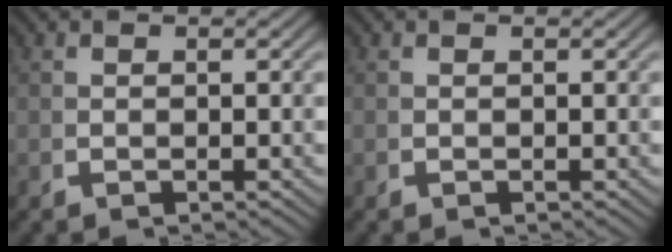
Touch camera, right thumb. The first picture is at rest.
{"total": 0.0}